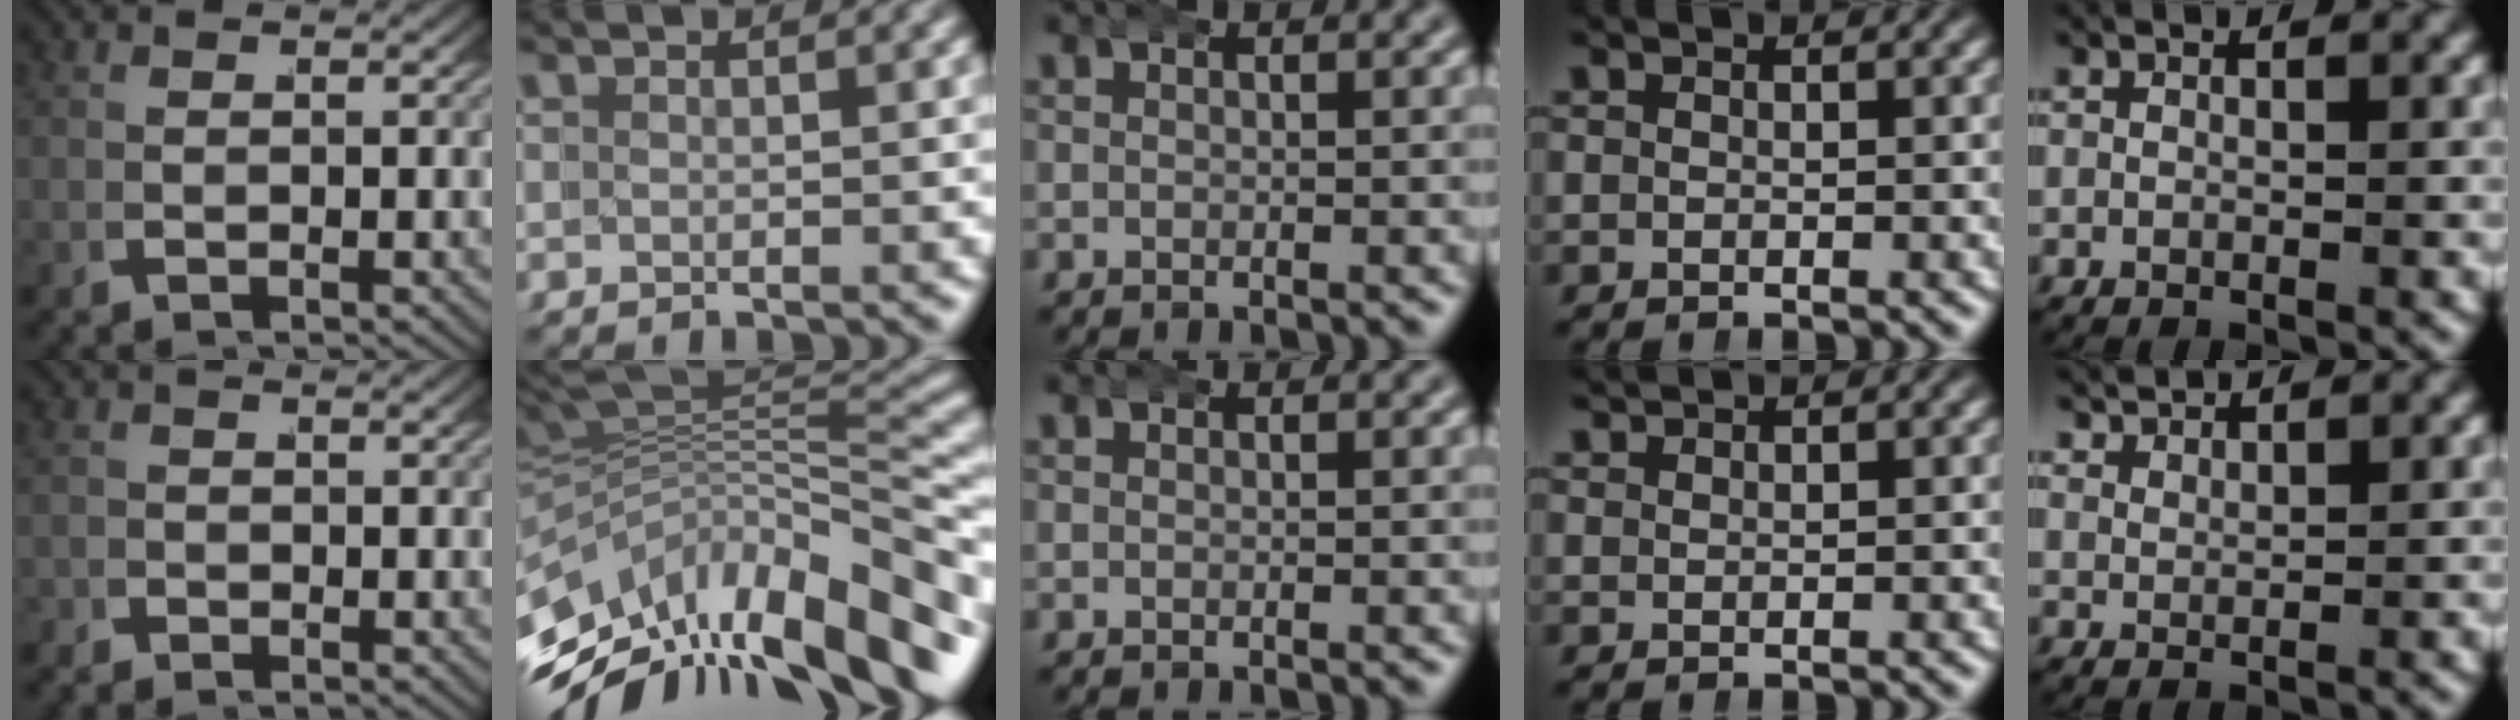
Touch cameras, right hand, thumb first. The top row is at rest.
{"thumb": {"total": 1.0, "force": [-0.8, 0.6, -0.2], "torque": [0.010, -0.001, -0.022]}, "index": {"total": 12.4, "force": [-4.9, 7.7, 8.5], "torque": [-0.164, -0.028, -0.069]}, "ring": {"total": 1.7, "force": [1.5, -0.9, -0.3], "torque": [0.017, 0.001, 0.034]}, "little": {"total": 2.0, "force": [1.9, 0.5, 0.3], "torque": [-0.007, 0.000, 0.038]}}